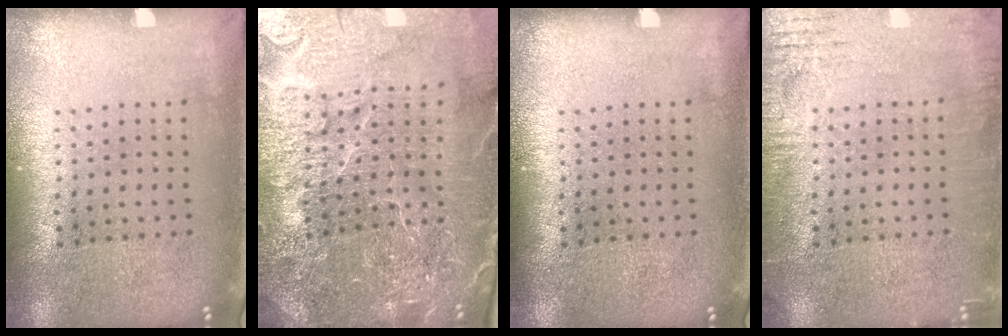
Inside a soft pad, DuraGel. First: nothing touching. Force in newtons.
{"total": 5.7, "press": 5.2, "slide": 2.4}
{"total": 0.0}
{"total": 3.0, "press": 3.0, "slide": 0.2}